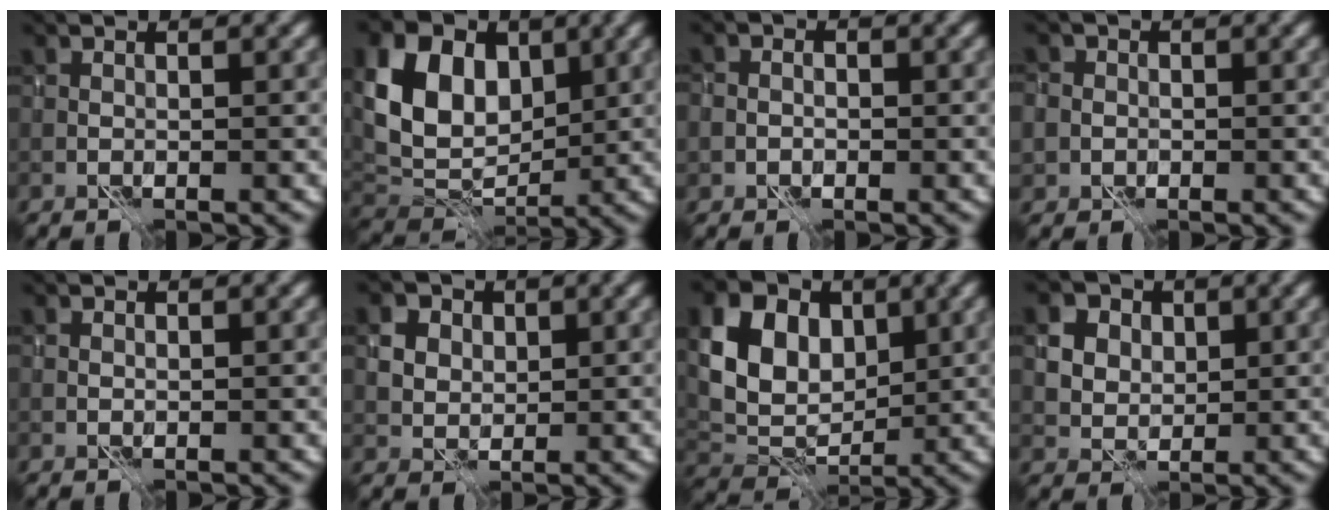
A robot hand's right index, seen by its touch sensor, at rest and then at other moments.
{"total": 9.3, "force": [3.1, 6.6, 5.9], "torque": [-0.122, 0.009, 0.050]}
{"total": 1.6, "force": [-0.6, 1.4, 0.6], "torque": [0.008, 0.002, -0.019]}
{"total": 3.1, "force": [-0.6, 2.9, 1.1], "torque": [-0.001, 0.011, -0.030]}
{"total": 0.0}
{"total": 6.9, "force": [3.2, 5.2, 3.0], "torque": [-0.060, 0.025, 0.043]}
{"total": 8.4, "force": [3.1, 5.9, 5.0], "torque": [-0.110, 0.010, 0.047]}
{"total": 9.4, "force": [4.3, 7.3, 4.1], "torque": [-0.091, 0.030, 0.065]}